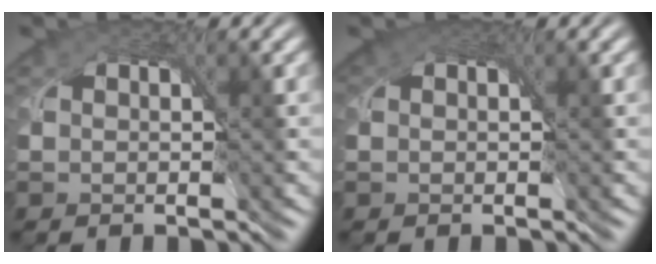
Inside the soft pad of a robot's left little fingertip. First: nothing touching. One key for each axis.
{"total": 0.9, "fx": 0.4, "fy": 0.6, "fz": 0.5, "tx": -0.011, "ty": 0.001, "tz": 0.005}